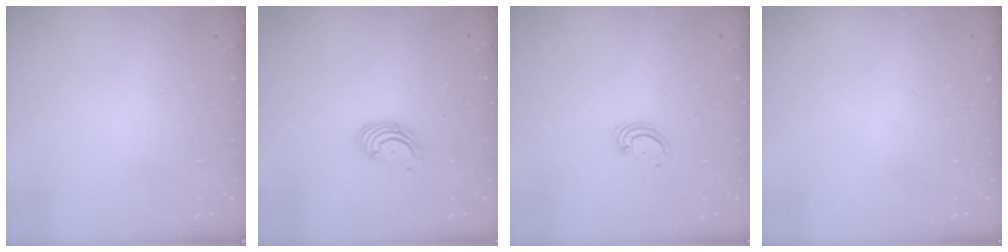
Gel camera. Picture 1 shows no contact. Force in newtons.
{"total": 2.9, "press": 2.9, "slide": 0.1}
{"total": 2.5, "press": 2.5, "slide": 0.2}
{"total": 0.0}